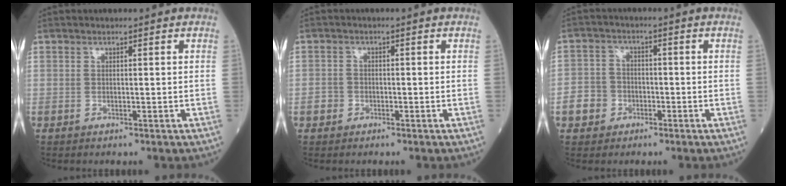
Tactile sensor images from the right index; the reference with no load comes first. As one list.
[{"total": 1.8, "force": [-0.9, 1.6, 0.3], "torque": [-0.004, 0.008, -0.018]}, {"total": 4.6, "force": [-2.0, 4.0, 1.1], "torque": [-0.021, 0.016, -0.036]}]